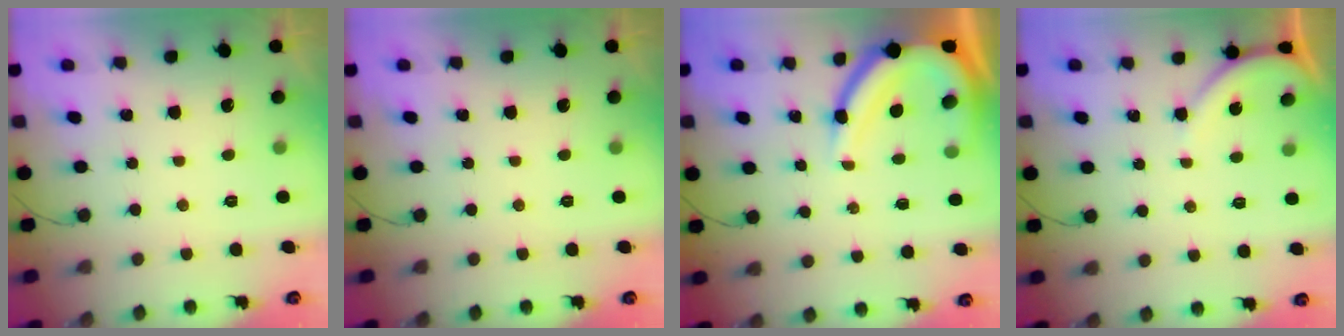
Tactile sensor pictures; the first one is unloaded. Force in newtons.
{"total": 0.0}
{"total": 12.5, "press": 12.4, "slide": 1.5}
{"total": 4.4, "press": 4.4, "slide": 0.6}